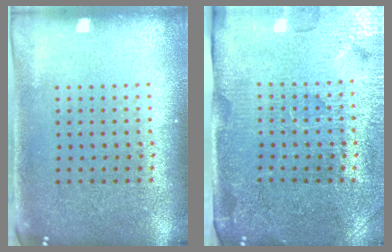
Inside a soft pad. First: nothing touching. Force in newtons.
{"total": 4.3, "press": 3.9, "slide": 1.9}